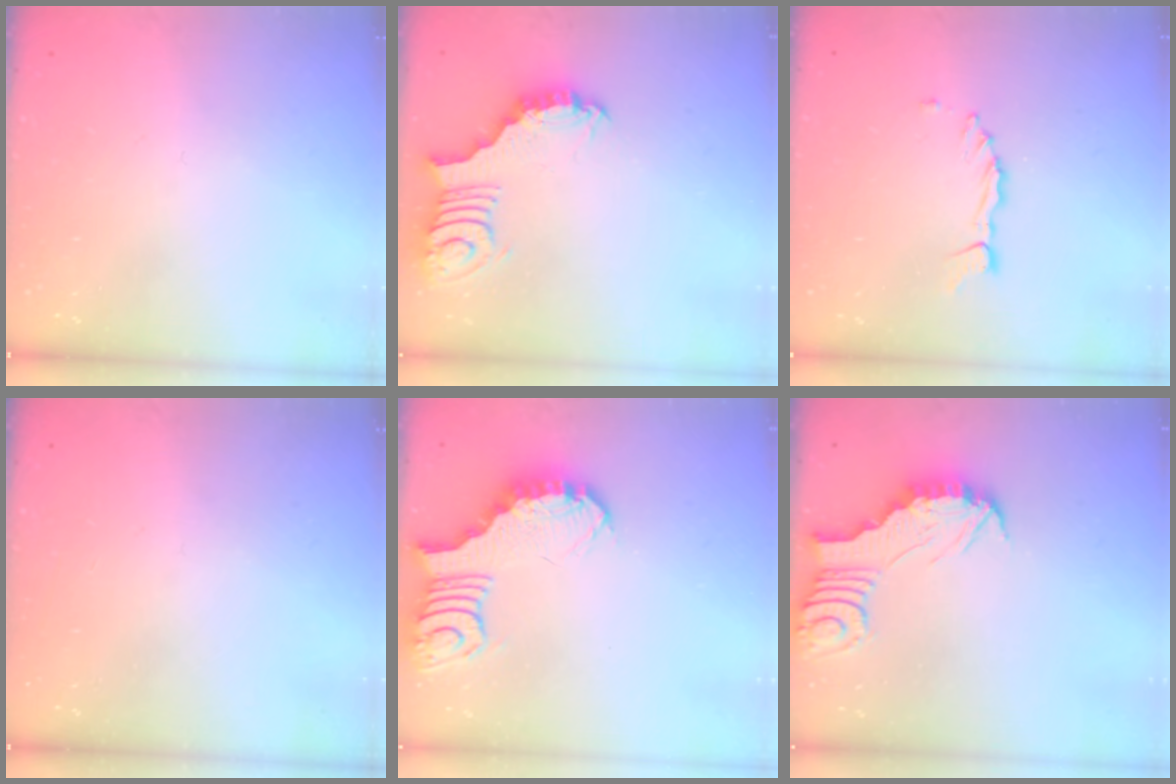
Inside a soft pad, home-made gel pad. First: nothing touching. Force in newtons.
{"total": 3.0, "press": 3.0, "slide": 0.3}
{"total": 1.4, "press": 1.4, "slide": 0.3}
{"total": 0.0}
{"total": 3.5, "press": 3.5, "slide": 0.5}
{"total": 2.6, "press": 2.6, "slide": 0.2}